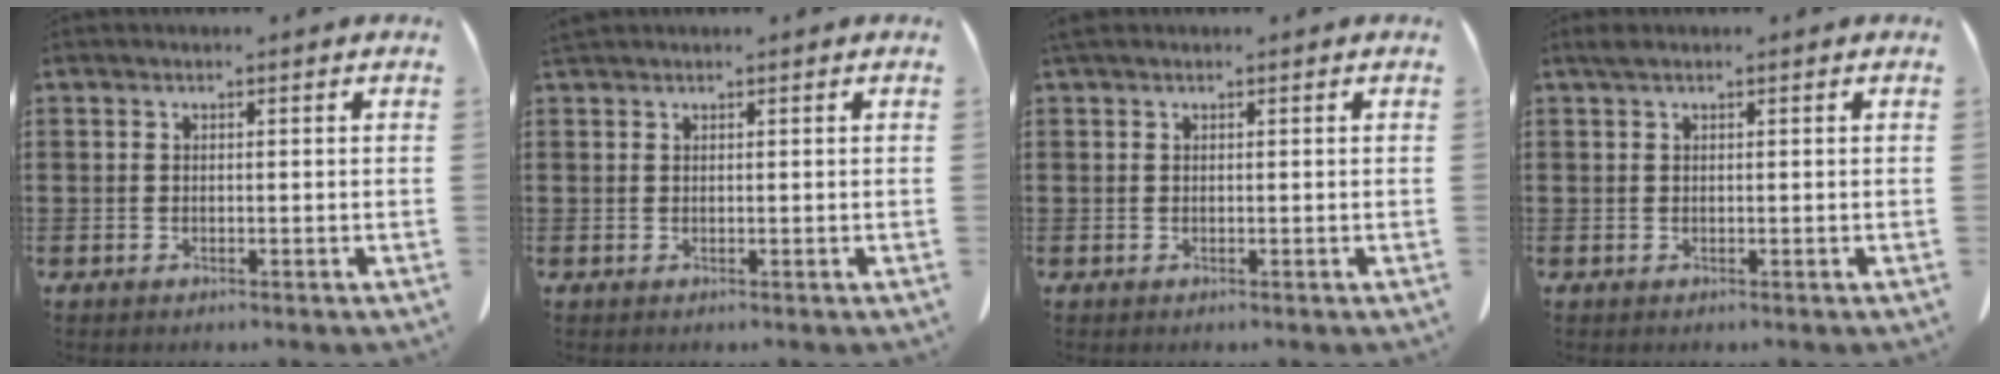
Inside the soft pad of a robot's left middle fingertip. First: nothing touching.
{"total": 0.8, "force": [0.7, 0.1, 0.2], "torque": [-0.007, -0.003, 0.016]}
{"total": 0.5, "force": [0.3, 0.2, 0.3], "torque": [-0.009, 0.001, 0.007]}
{"total": 0.9, "force": [0.5, 0.3, 0.6], "torque": [-0.015, 0.002, 0.010]}